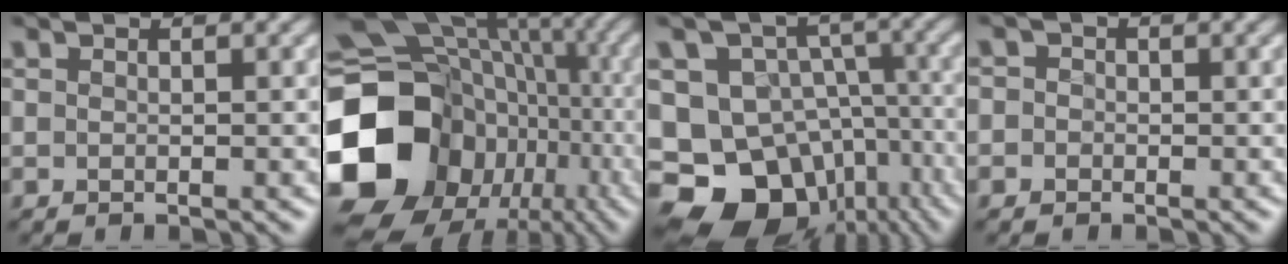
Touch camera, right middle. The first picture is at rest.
{"total": 20.8, "force": [-4.4, 17.5, 10.3], "torque": [-0.225, -0.016, -0.074]}
{"total": 18.0, "force": [-8.3, 14.3, 7.2], "torque": [-0.143, -0.034, -0.115]}
{"total": 2.3, "force": [0.0, 2.2, 0.5], "torque": [0.015, 0.020, -0.031]}